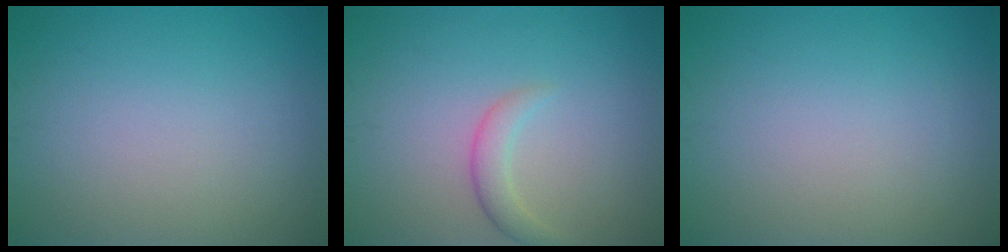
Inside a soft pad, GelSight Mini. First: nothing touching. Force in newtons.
{"total": 1.9, "press": 1.9, "slide": 0.0}
{"total": 0.0}